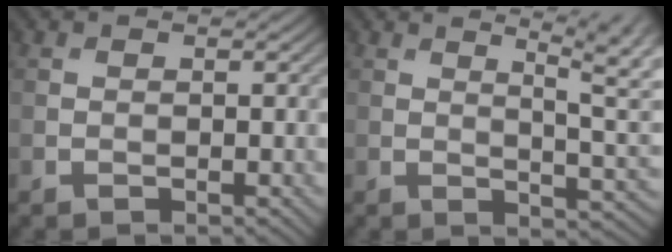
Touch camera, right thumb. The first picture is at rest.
{"total": 11.4, "force": [5.3, 4.0, 9.2], "torque": [-0.112, 0.029, 0.063]}